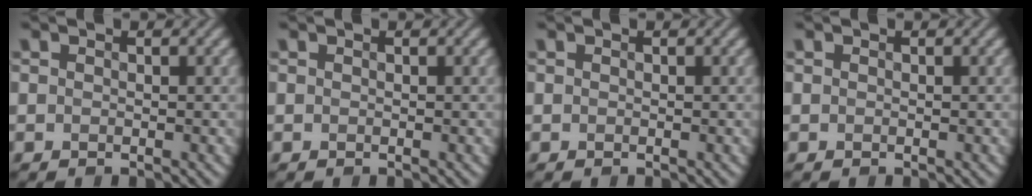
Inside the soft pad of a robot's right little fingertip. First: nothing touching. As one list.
[{"total": 0.0}, {"total": 0.0}, {"total": 0.0}]